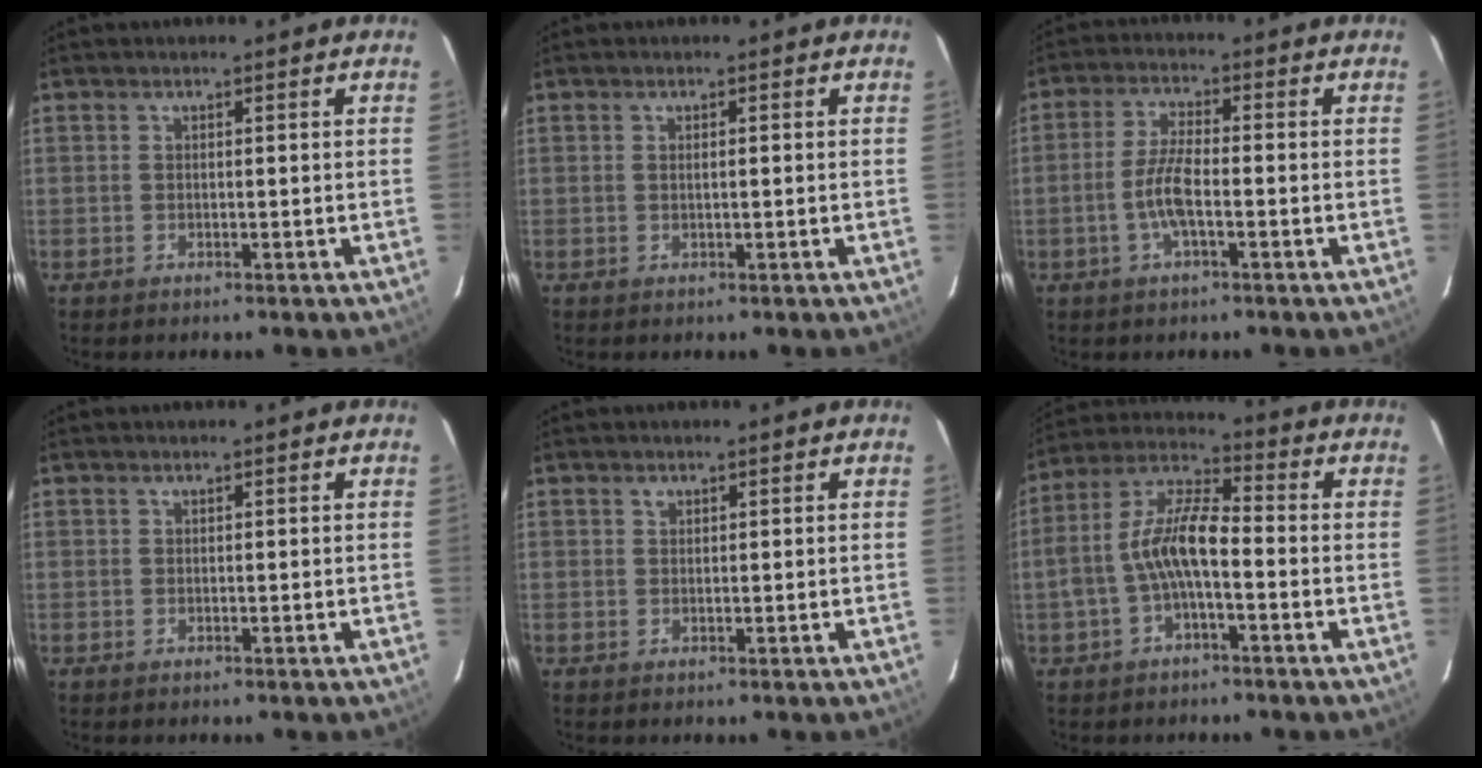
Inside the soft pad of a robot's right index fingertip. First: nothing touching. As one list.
[{"total": 0.8, "force": [0.1, 0.1, 0.8], "torque": [-0.016, 0.003, 0.002]}, {"total": 6.1, "force": [-1.9, 1.4, 5.6], "torque": [-0.120, 0.003, -0.038]}, {"total": 0.0}, {"total": 0.6, "force": [0.5, 0.3, 0.1], "torque": [-0.002, 0.002, 0.009]}, {"total": 9.8, "force": [-2.4, 3.2, 9.0], "torque": [-0.191, 0.016, -0.045]}]